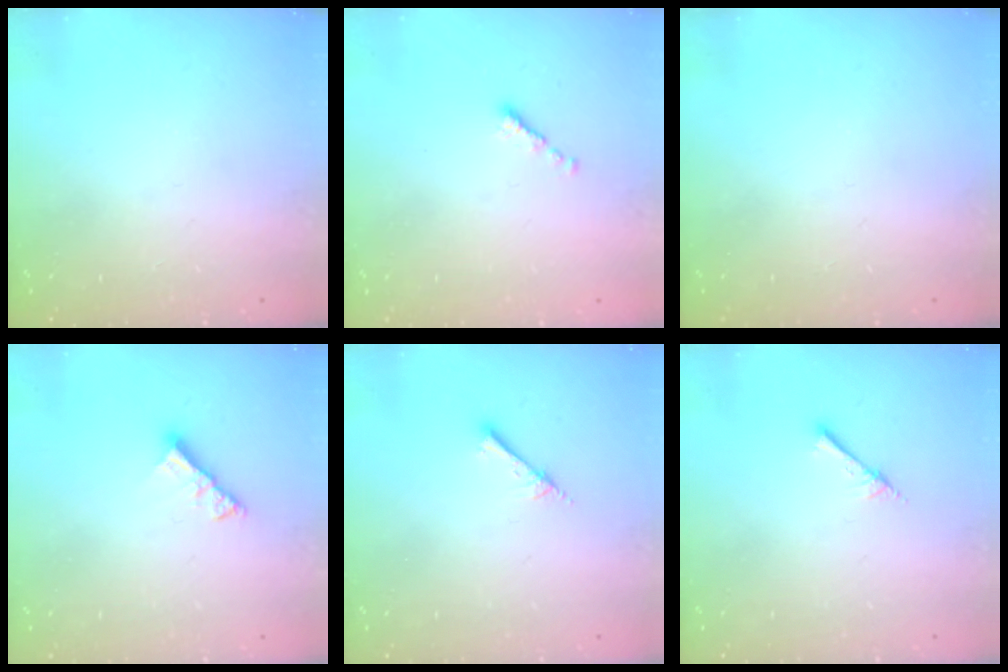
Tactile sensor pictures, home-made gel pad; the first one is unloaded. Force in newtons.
{"total": 0.0}
{"total": 0.0}
{"total": 4.8, "press": 4.8, "slide": 0.5}
{"total": 2.4, "press": 2.4, "slide": 0.2}
{"total": 3.1, "press": 3.1, "slide": 0.3}